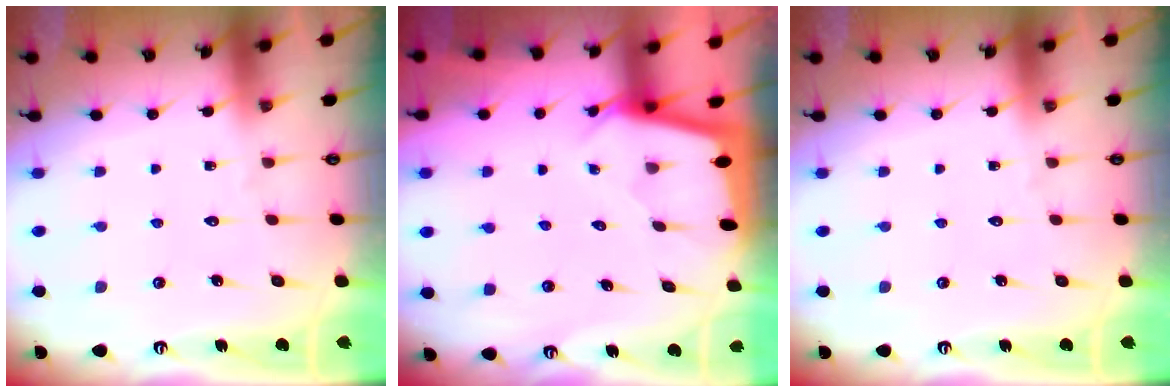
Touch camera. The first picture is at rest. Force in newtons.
{"total": 2.0, "press": 2.0, "slide": 0.1}
{"total": 0.0}